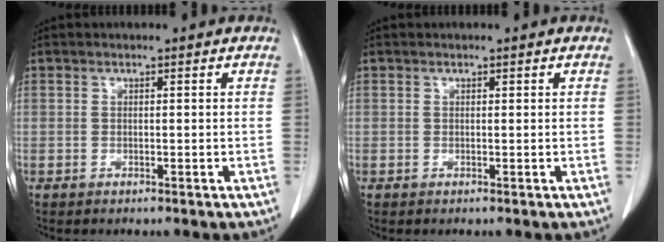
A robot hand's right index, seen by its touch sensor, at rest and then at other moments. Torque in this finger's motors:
{"motor_torque": [-0.03, 0.01, -0.01, -0.01]}